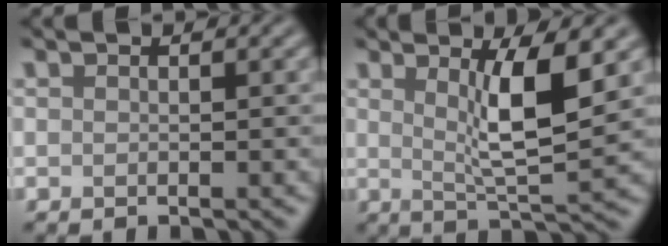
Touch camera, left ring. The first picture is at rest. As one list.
[{"total": 5.5, "force": [1.5, 1.1, 5.2], "torque": [-0.087, -0.007, 0.030]}]